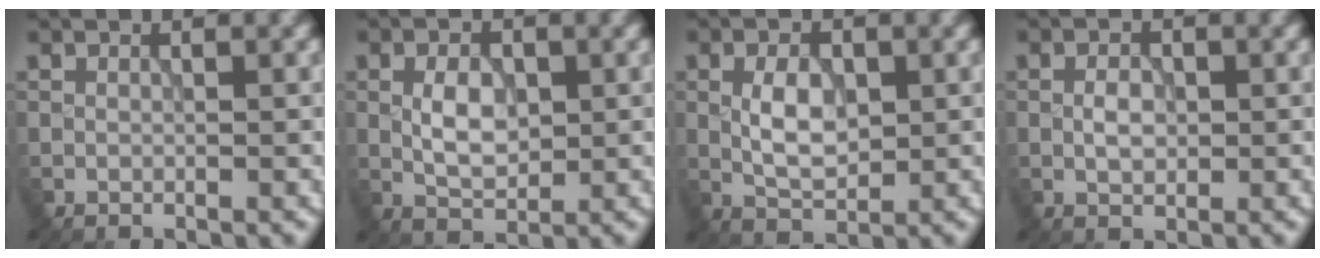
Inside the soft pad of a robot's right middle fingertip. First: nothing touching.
{"total": 3.4, "force": [0.2, 2.0, 2.7], "torque": [-0.054, 0.000, 0.004]}
{"total": 3.8, "force": [0.2, 2.2, 3.1], "torque": [-0.063, 0.001, 0.005]}
{"total": 1.9, "force": [-0.1, 1.2, 1.5], "torque": [-0.026, 0.003, -0.004]}